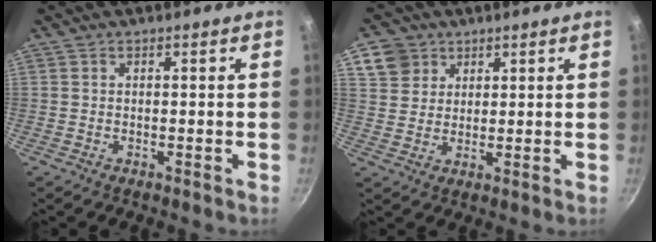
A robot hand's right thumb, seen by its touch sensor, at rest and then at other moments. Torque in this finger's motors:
{"motor_torque": [-1.26, 0.93, -0.07, 0.11, 0.10]}